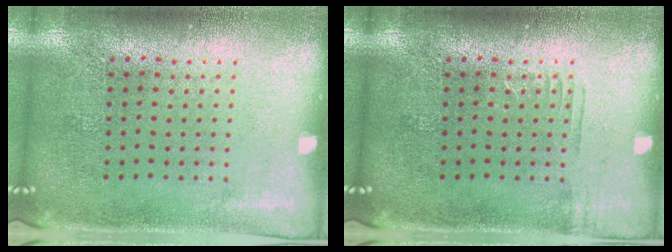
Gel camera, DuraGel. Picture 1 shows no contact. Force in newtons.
{"total": 0.7, "press": 0.6, "slide": 0.2}